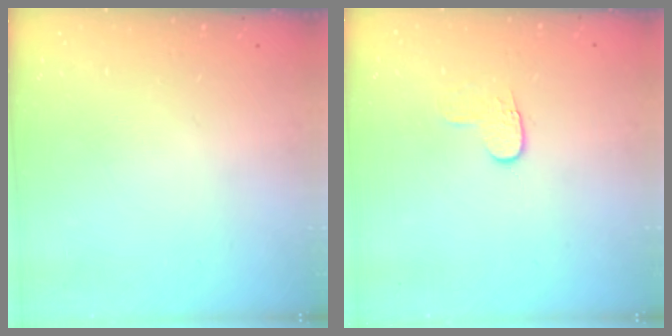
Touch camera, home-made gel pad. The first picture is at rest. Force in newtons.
{"total": 3.8, "press": 3.8, "slide": 0.5}